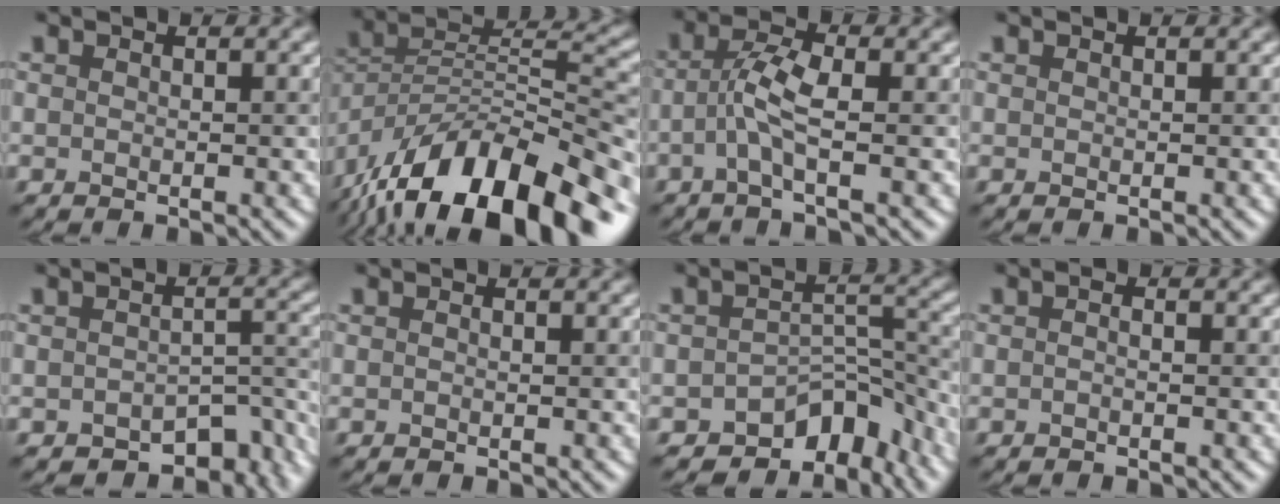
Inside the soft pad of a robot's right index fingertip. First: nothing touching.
{"total": 16.4, "force": [-11.1, 6.4, 10.2], "torque": [-0.188, 0.026, -0.192]}
{"total": 3.3, "force": [-0.8, 0.5, 3.1], "torque": [-0.064, 0.019, -0.022]}
{"total": 0.0}
{"total": 7.0, "force": [-5.0, 3.2, 3.7], "torque": [-0.026, -0.007, -0.061]}
{"total": 0.0}
{"total": 6.7, "force": [-4.9, 3.4, 3.1], "torque": [-0.015, 0.006, -0.079]}
{"total": 0.7, "force": [-0.1, 0.2, 0.6], "torque": [-0.001, -0.004, -0.012]}